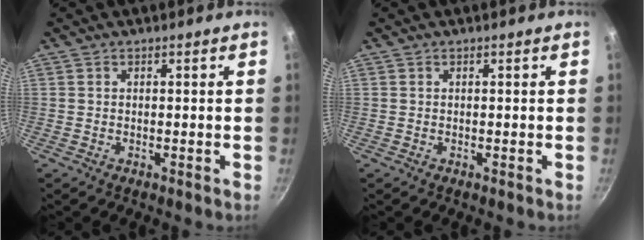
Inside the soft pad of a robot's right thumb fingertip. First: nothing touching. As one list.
[{"total": 0.0}]